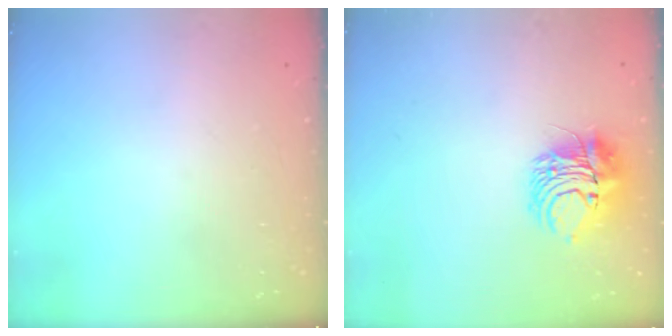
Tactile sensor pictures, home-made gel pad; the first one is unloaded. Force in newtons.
{"total": 9.0, "press": 8.9, "slide": 1.3}